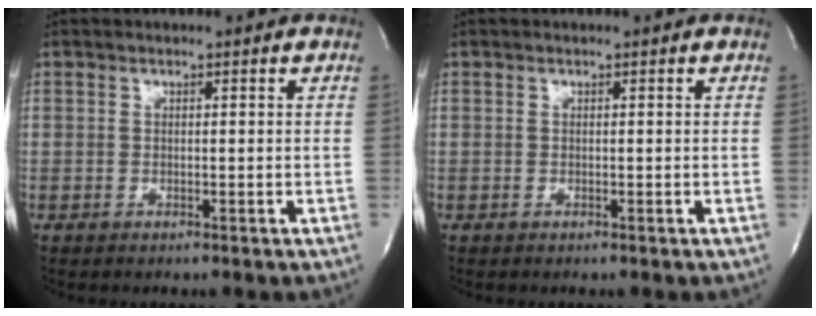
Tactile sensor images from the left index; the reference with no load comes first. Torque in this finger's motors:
{"motor_torque": [0.00, 0.00, 0.00, 0.00]}